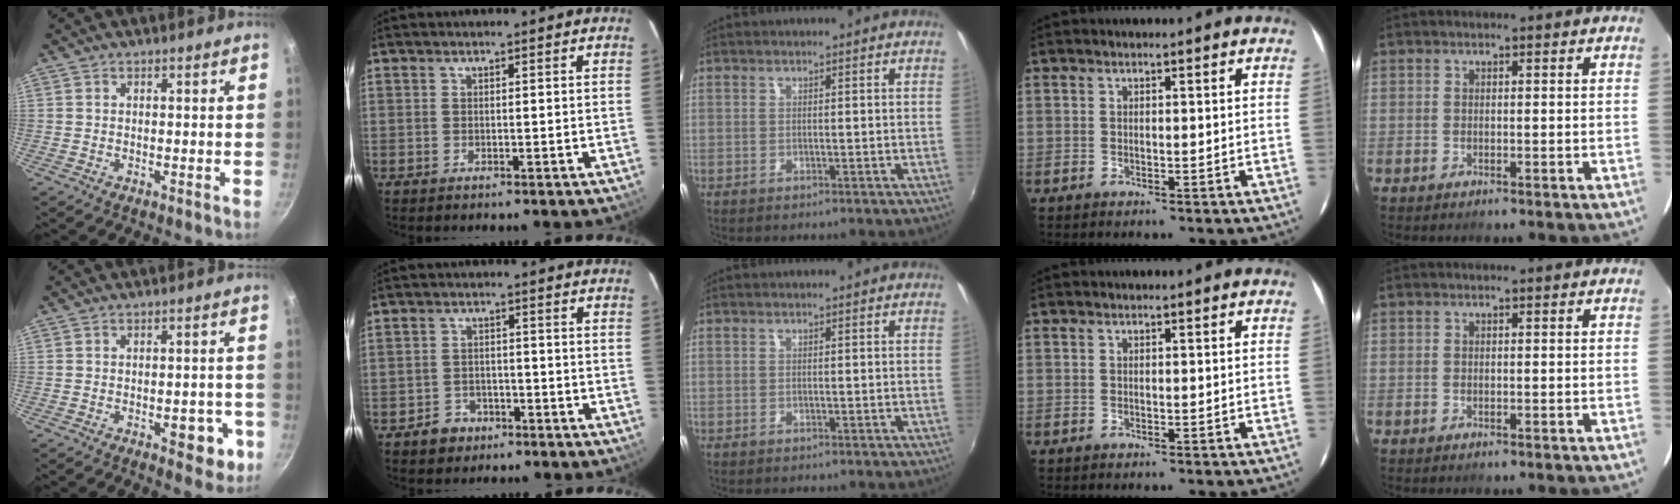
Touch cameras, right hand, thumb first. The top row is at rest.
{"thumb": {"total": 6.8, "force": [-2.4, 3.6, 5.2], "torque": [-0.038, 0.014, -0.025]}, "index": {"total": 4.7, "force": [-3.1, 3.4, 0.7], "torque": [-0.031, 0.012, -0.044]}}